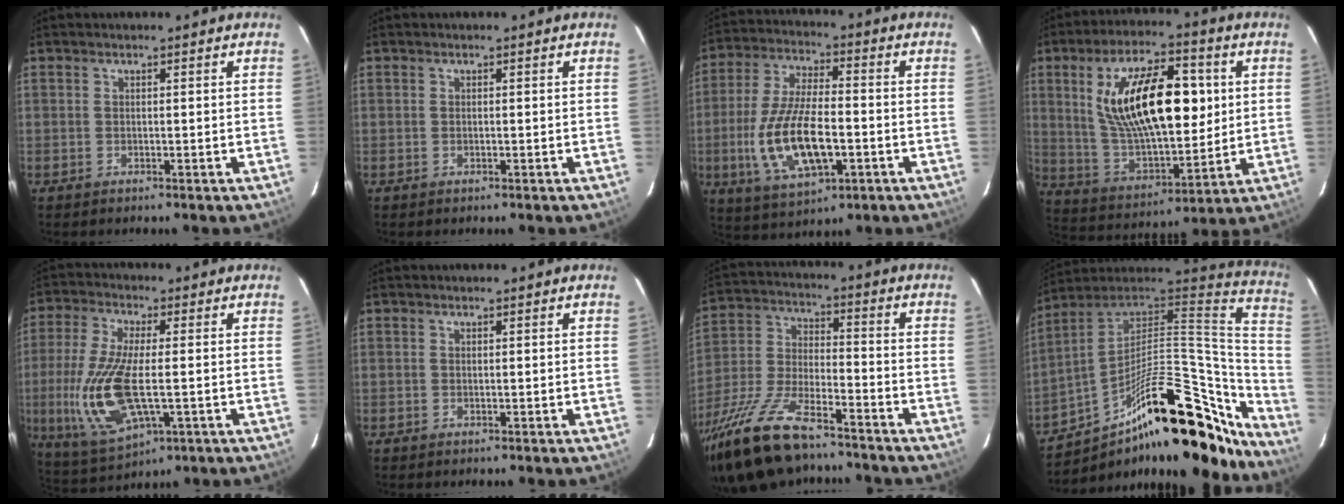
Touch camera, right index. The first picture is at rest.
{"total": 0.0}
{"total": 16.1, "force": [-3.9, 6.6, 14.1], "torque": [-0.296, -0.010, -0.064]}
{"total": 21.7, "force": [4.8, 9.3, 19.0], "torque": [-0.338, 0.013, 0.099]}
{"total": 16.2, "force": [-2.9, 6.0, 14.8], "torque": [-0.316, -0.020, -0.045]}
{"total": 0.0}
{"total": 21.6, "force": [-16.3, 6.8, 12.4], "torque": [-0.266, -0.032, -0.293]}
{"total": 34.8, "force": [-20.9, 13.3, 24.3], "torque": [-0.368, 0.024, -0.313]}